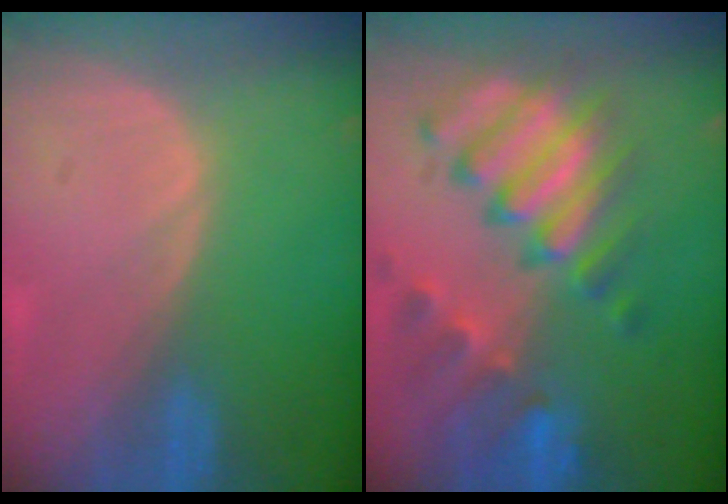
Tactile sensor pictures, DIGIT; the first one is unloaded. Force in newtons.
{"total": 11.3, "press": 9.8, "slide": 5.7}